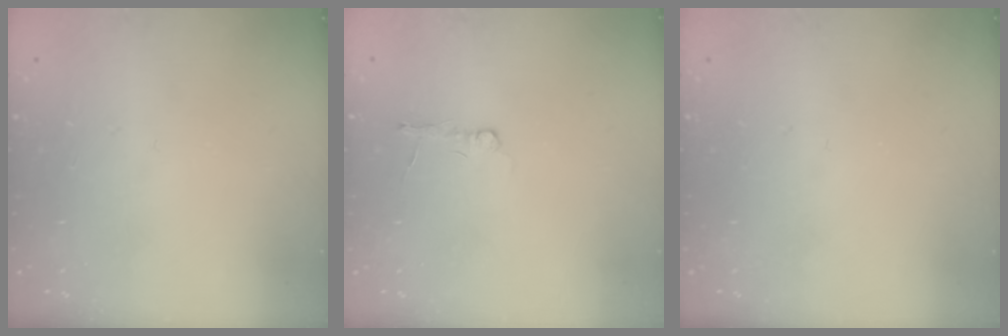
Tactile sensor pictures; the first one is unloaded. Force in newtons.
{"total": 2.7, "press": 2.7, "slide": 0.4}
{"total": 0.0}